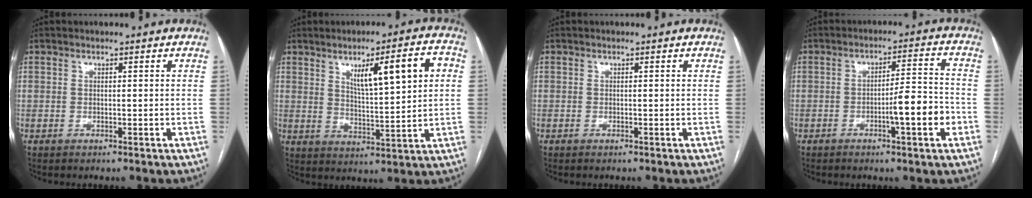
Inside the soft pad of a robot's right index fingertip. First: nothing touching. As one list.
[{"total": 10.9, "force": [3.6, 1.2, 10.3], "torque": [-0.158, 0.009, 0.058]}, {"total": 0.0}, {"total": 7.3, "force": [-2.6, 0.6, 6.8], "torque": [-0.103, 0.010, -0.036]}]